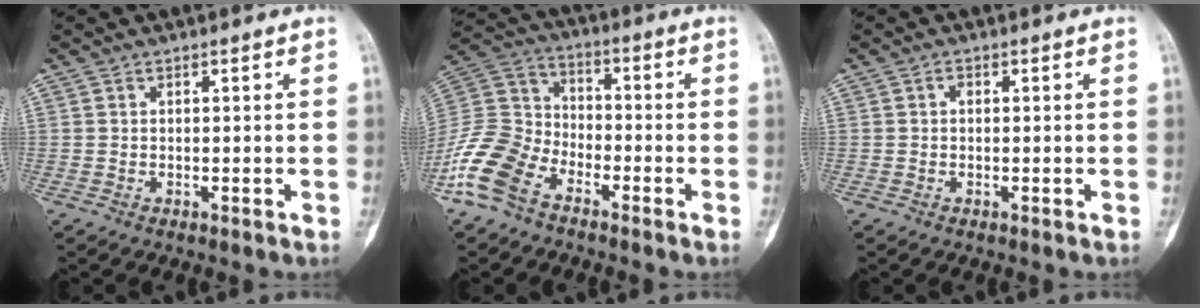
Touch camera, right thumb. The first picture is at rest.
{"total": 12.9, "force": [-8.0, 7.8, 6.5], "torque": [-0.132, 0.047, -0.172]}
{"total": 0.7, "force": [0.0, 0.5, 0.5], "torque": [-0.003, 0.002, -0.005]}